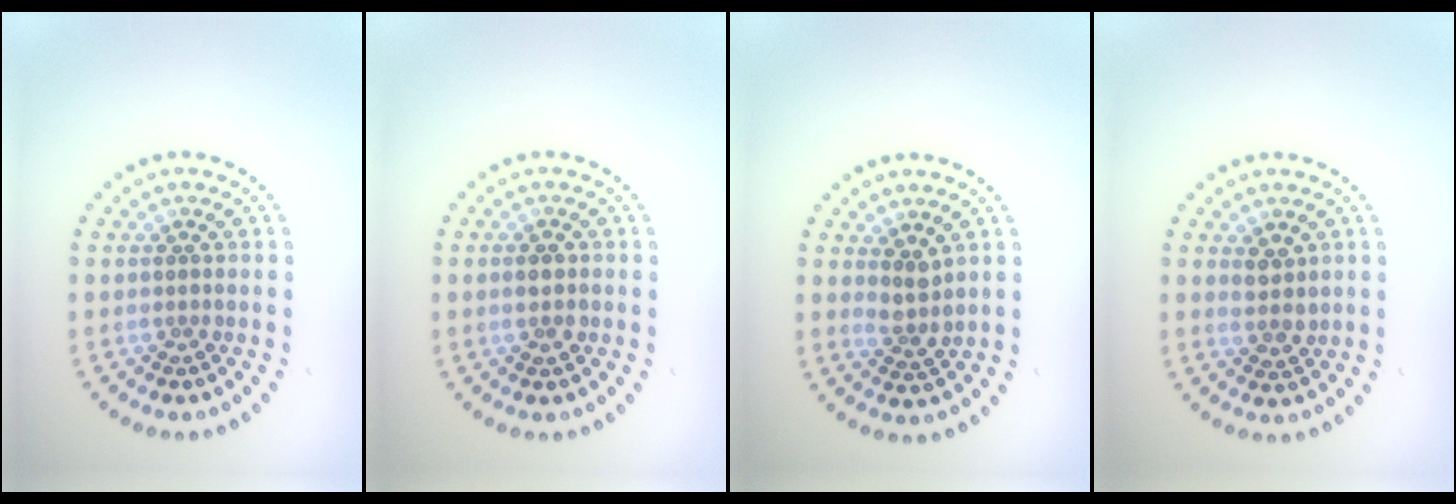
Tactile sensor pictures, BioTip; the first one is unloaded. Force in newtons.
{"total": 1.6, "press": 1.5, "slide": 0.5}
{"total": 1.9, "press": 1.5, "slide": 1.1}
{"total": 2.0, "press": 1.8, "slide": 0.7}